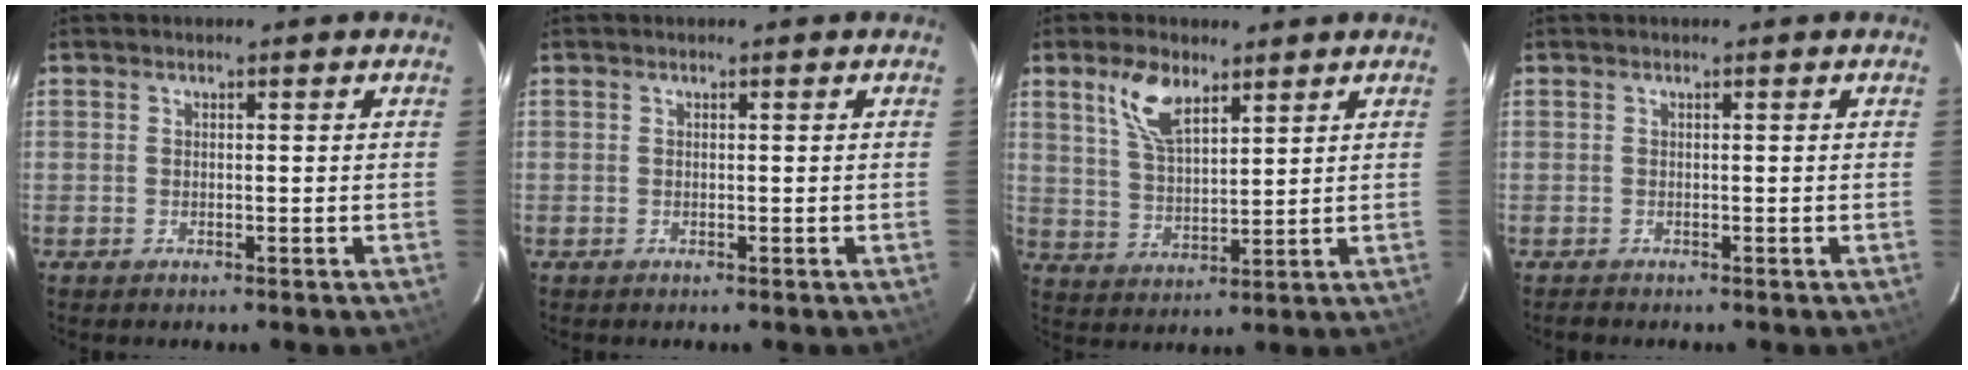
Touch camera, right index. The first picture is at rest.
{"total": 0.0}
{"total": 8.4, "force": [5.0, 3.8, 5.5], "torque": [-0.108, 0.012, 0.102]}
{"total": 0.8, "force": [-0.8, 0.3, 0.0], "torque": [-0.004, -0.002, -0.015]}